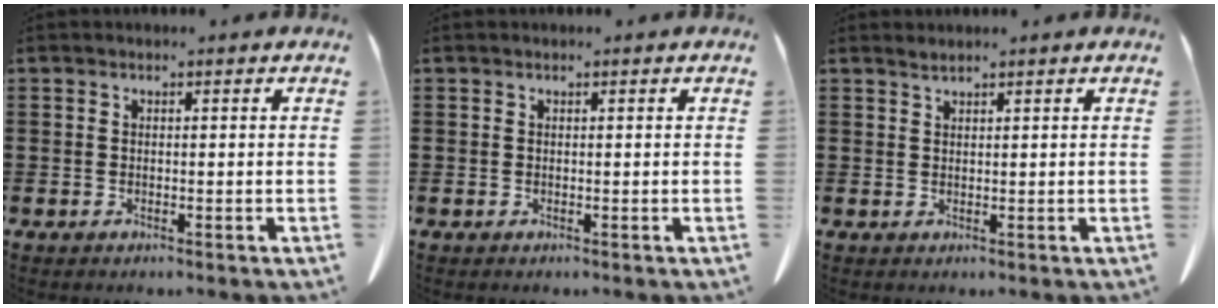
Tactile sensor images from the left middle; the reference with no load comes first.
{"total": 0.0}
{"total": 1.1, "force": [1.0, -0.1, 0.3], "torque": [-0.008, -0.004, 0.021]}